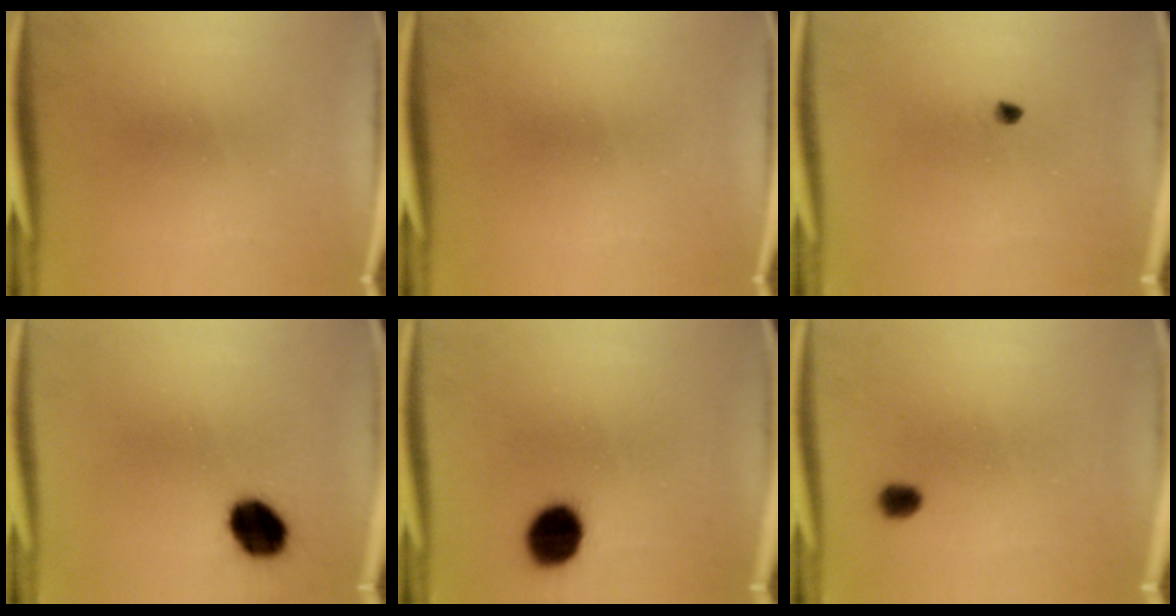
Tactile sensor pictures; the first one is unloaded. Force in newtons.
{"total": 0.0}
{"total": 1.1}
{"total": 9.0}
{"total": 9.0}
{"total": 2.7}